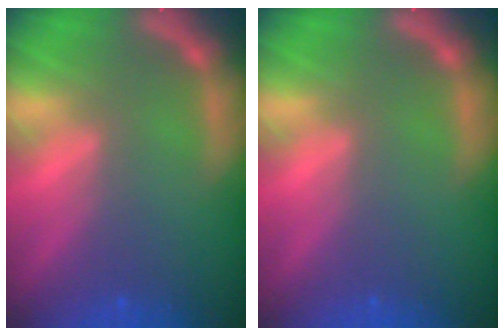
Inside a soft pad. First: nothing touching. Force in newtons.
{"total": 0.0}